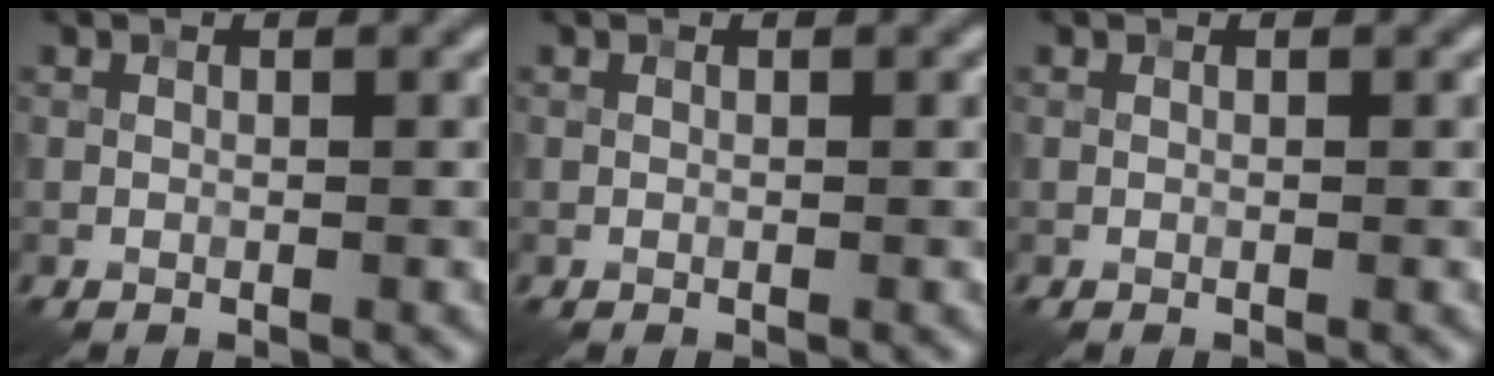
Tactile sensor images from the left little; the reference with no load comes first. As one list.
[{"total": 0.0}, {"total": 0.0}]